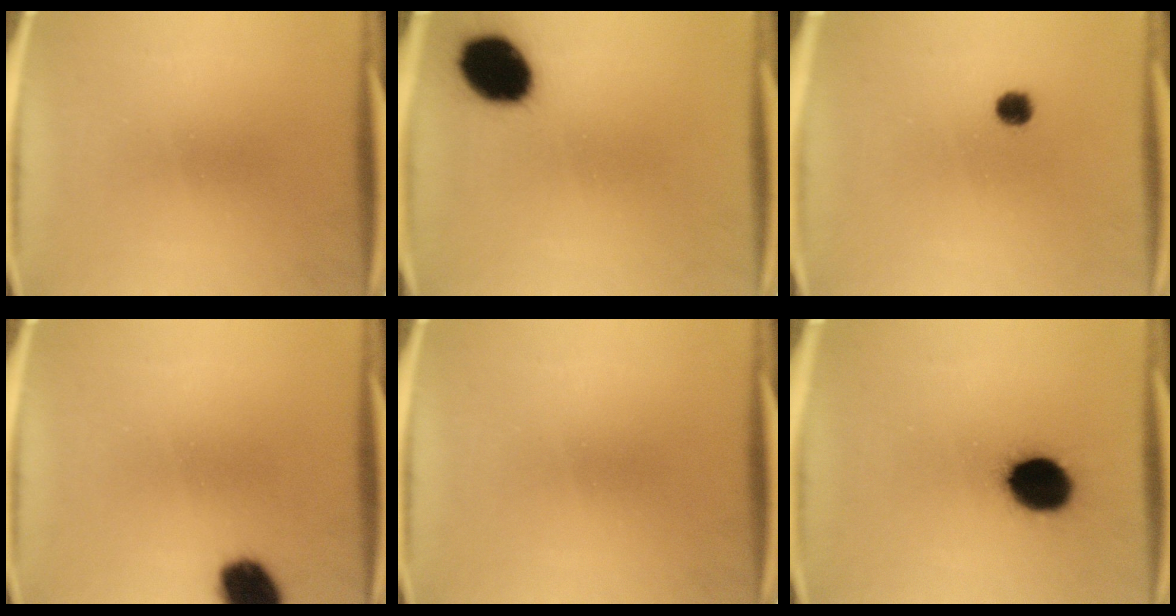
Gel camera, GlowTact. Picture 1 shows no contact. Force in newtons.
{"total": 14.3}
{"total": 2.8}
{"total": 9.6}
{"total": 0.0}
{"total": 14.3}